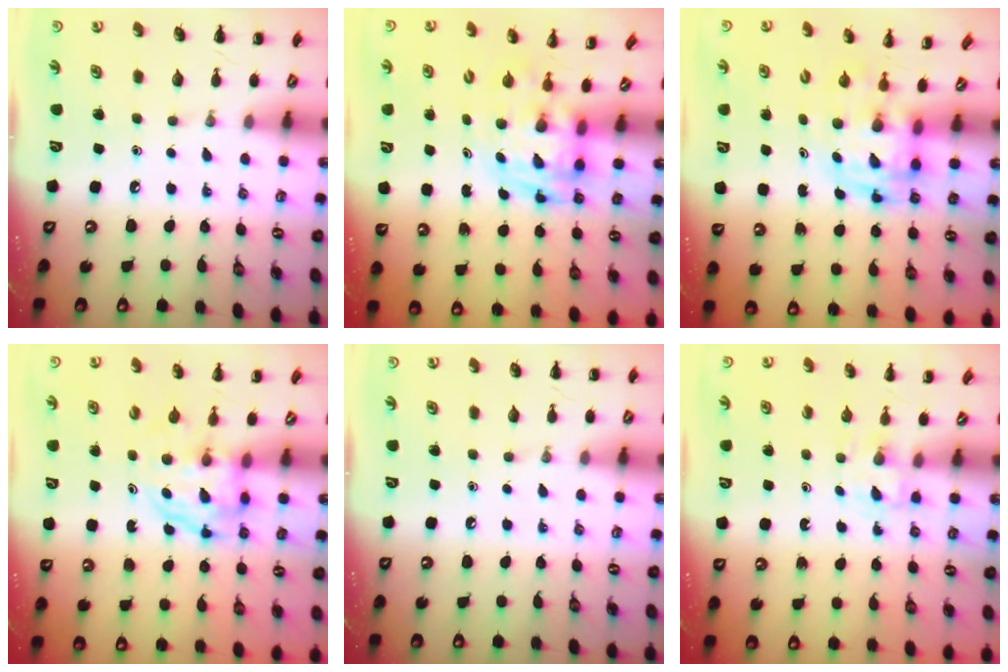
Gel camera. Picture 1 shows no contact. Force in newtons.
{"total": 3.5, "press": 3.4, "slide": 0.7}
{"total": 3.0, "press": 2.9, "slide": 0.6}
{"total": 3.9, "press": 3.9, "slide": 0.3}
{"total": 0.0}
{"total": 2.3, "press": 2.1, "slide": 0.9}